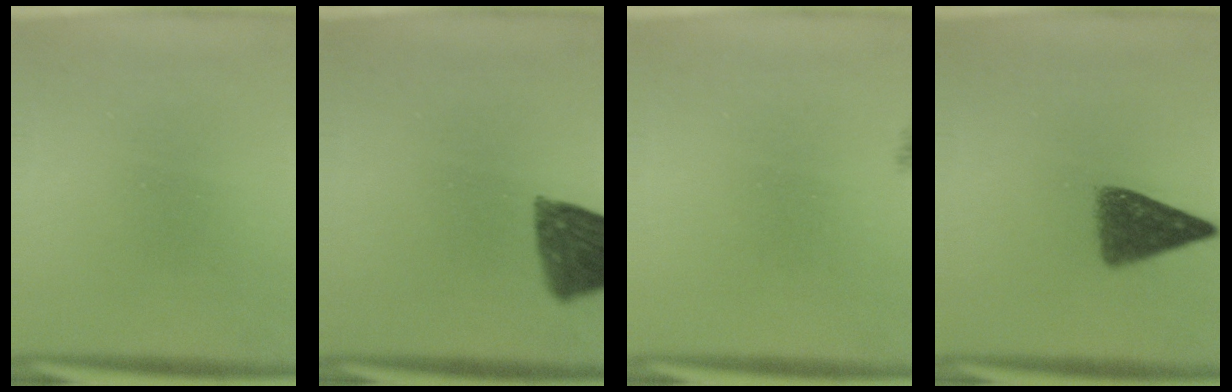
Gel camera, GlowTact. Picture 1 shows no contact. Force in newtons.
{"total": 11.4}
{"total": 1.6}
{"total": 6.8}